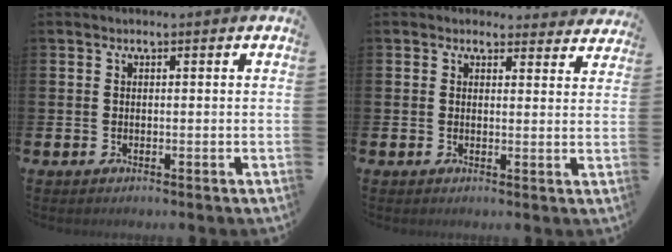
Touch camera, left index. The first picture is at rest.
{"total": 2.6, "force": [2.5, 0.8, -0.1], "torque": [0.008, -0.012, 0.042]}